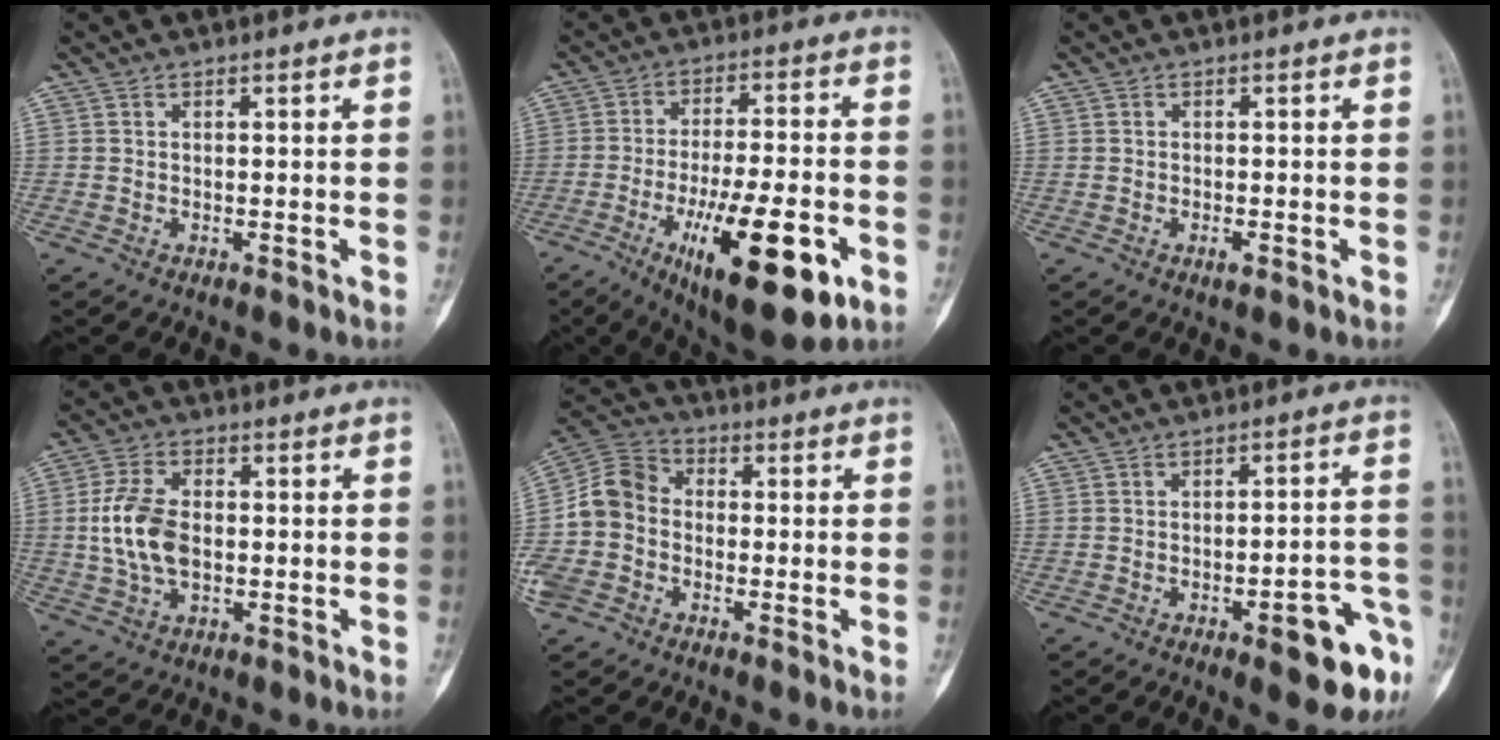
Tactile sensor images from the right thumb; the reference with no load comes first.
{"total": 20.0, "force": [-7.7, 6.3, 17.3], "torque": [-0.265, 0.015, -0.109]}
{"total": 1.2, "force": [-0.5, 0.5, 0.9], "torque": [-0.012, 0.001, -0.007]}
{"total": 9.9, "force": [-0.5, 5.9, 7.9], "torque": [-0.161, 0.009, -0.011]}
{"total": 12.0, "force": [-3.1, 9.9, 6.0], "torque": [-0.125, 0.040, -0.068]}
{"total": 11.3, "force": [-5.7, 3.6, 9.1], "torque": [-0.089, 0.040, -0.066]}